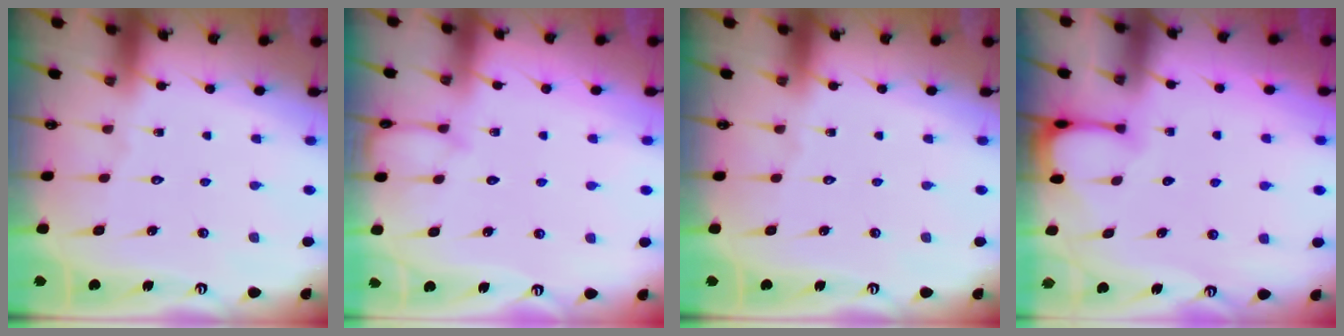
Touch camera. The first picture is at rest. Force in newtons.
{"total": 3.3, "press": 3.3, "slide": 0.3}
{"total": 0.0}
{"total": 2.6, "press": 2.5, "slide": 0.4}